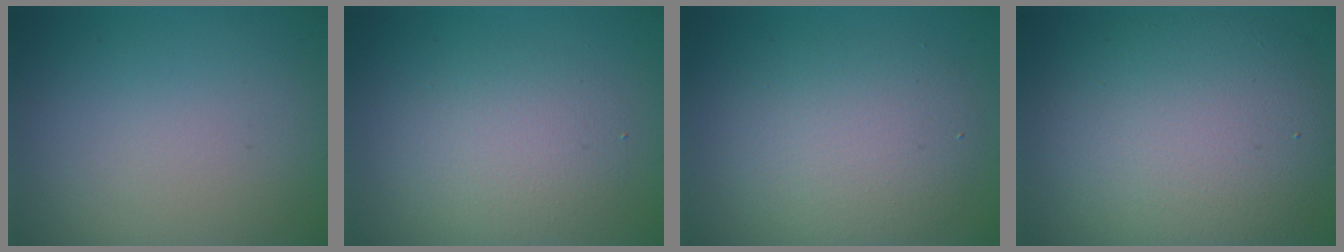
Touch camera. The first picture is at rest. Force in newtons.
{"total": 3.5, "press": 3.5, "slide": 0.2}
{"total": 4.9, "press": 4.9, "slide": 0.4}
{"total": 10.5, "press": 10.5, "slide": 0.6}